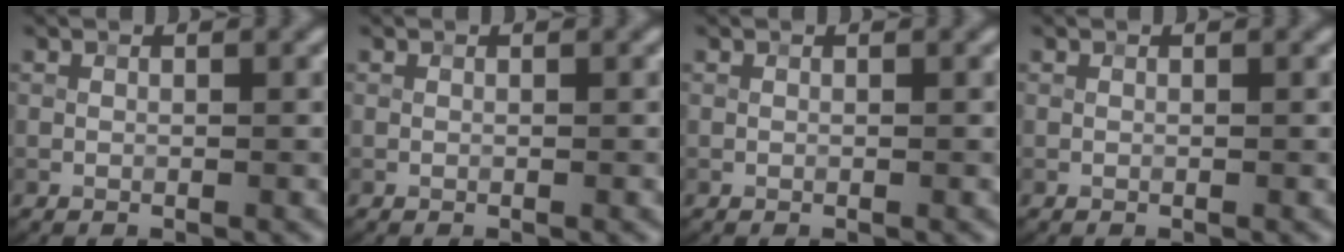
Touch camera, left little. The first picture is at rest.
{"total": 0.0}
{"total": 0.0}
{"total": 0.0}